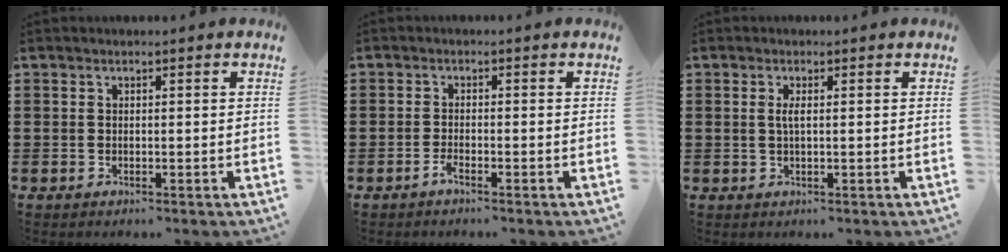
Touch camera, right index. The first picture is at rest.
{"total": 1.5, "force": [-1.3, 0.1, 0.8], "torque": [-0.024, -0.007, -0.026]}
{"total": 1.6, "force": [0.2, 0.3, 1.6], "torque": [-0.032, 0.001, 0.002]}